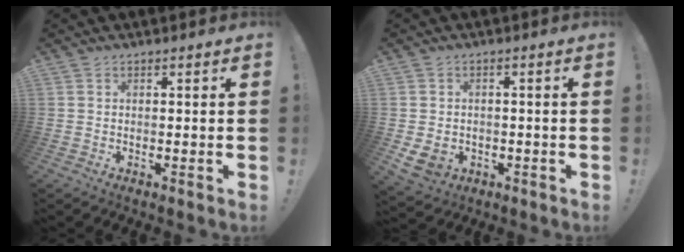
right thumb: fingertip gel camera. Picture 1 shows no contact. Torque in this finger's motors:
{"motor_torque": [-0.14, 0.16, 0.64, -0.43, 0.01]}